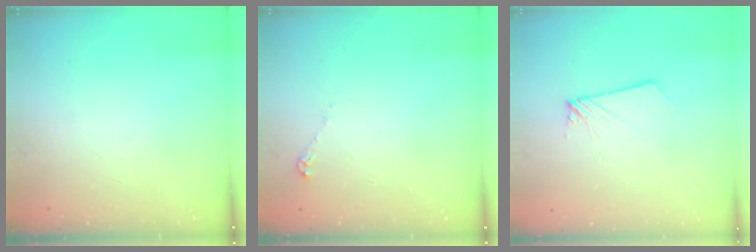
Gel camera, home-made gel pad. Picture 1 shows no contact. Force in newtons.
{"total": 4.3, "press": 4.2, "slide": 0.6}
{"total": 1.7, "press": 1.7, "slide": 0.1}